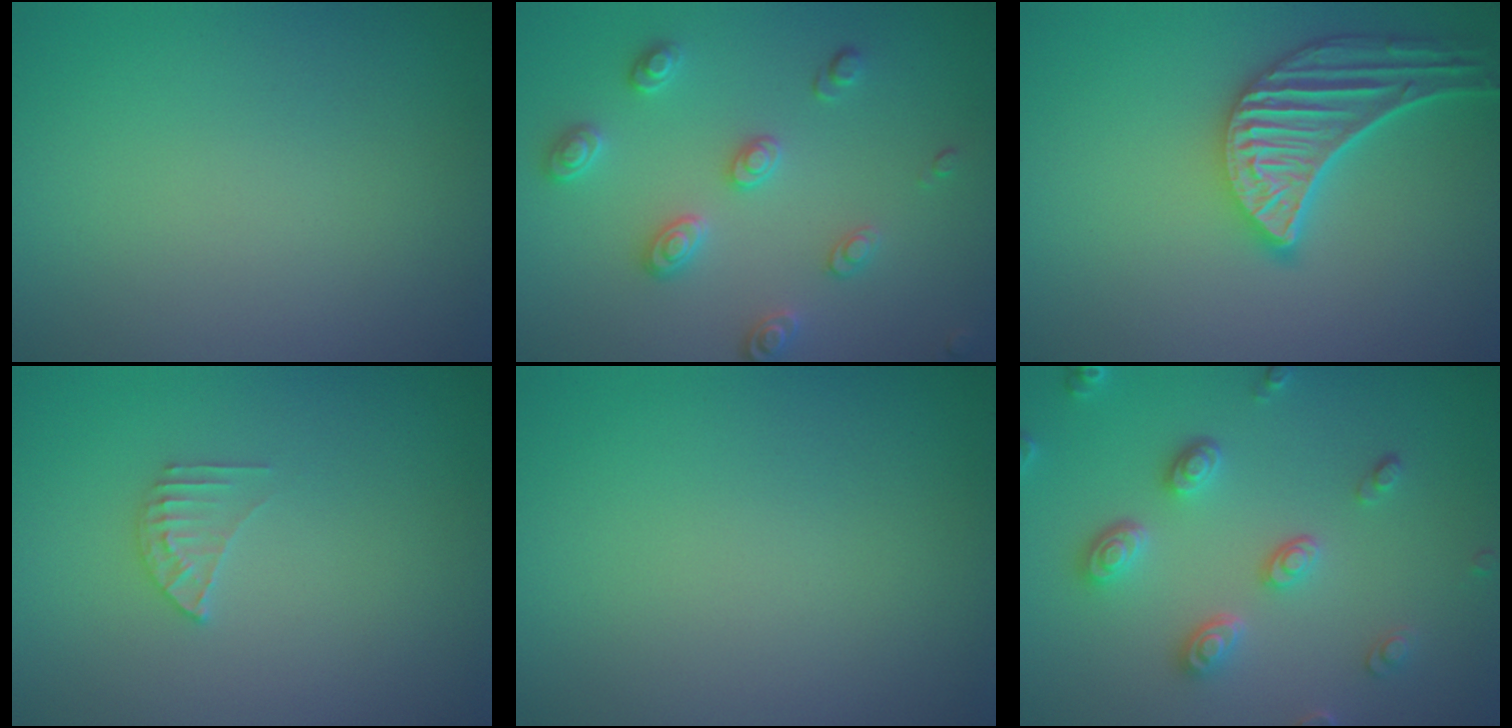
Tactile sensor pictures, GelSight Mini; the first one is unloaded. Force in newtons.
{"total": 2.8, "press": 2.6, "slide": 1.1}
{"total": 5.1, "press": 4.2, "slide": 2.9}
{"total": 1.5, "press": 1.5, "slide": 0.2}
{"total": 0.0}
{"total": 3.5, "press": 3.2, "slide": 1.4}